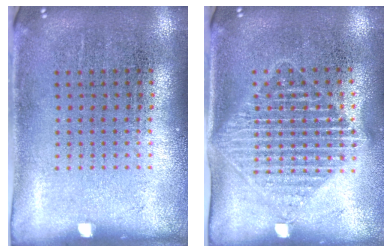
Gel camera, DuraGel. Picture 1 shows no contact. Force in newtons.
{"total": 1.7, "press": 1.4, "slide": 1.0}